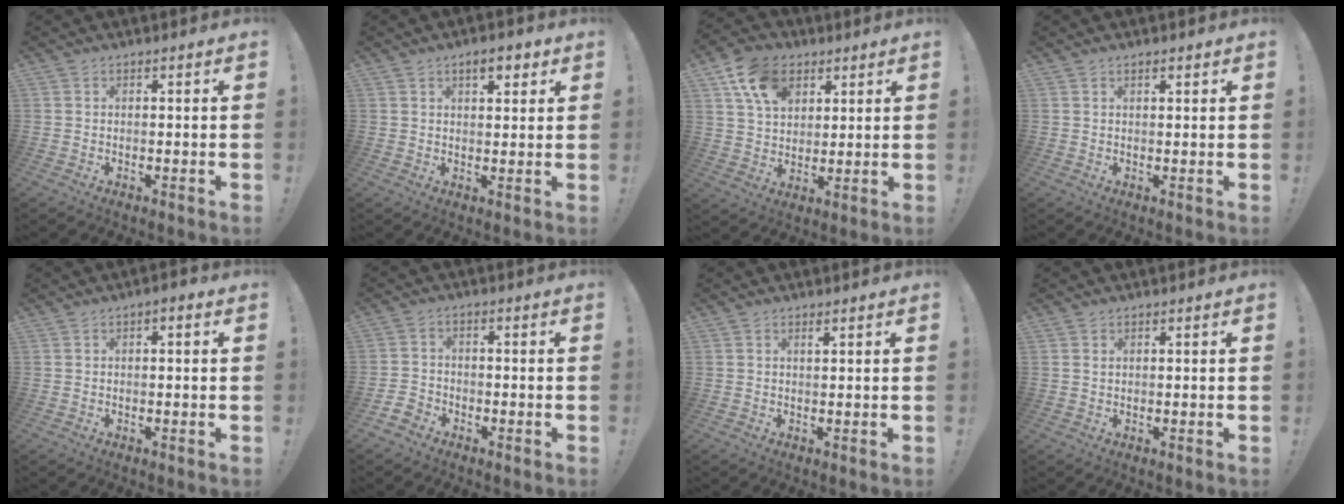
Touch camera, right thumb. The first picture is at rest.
{"total": 4.8, "force": [2.8, 2.1, 3.3], "torque": [-0.040, -0.008, 0.044]}
{"total": 13.0, "force": [6.3, 9.2, 6.7], "torque": [-0.102, -0.019, 0.120]}
{"total": 1.1, "force": [0.8, 0.4, 0.6], "torque": [0.002, -0.006, 0.013]}
{"total": 1.4, "force": [-0.4, 0.5, 1.2], "torque": [-0.014, 0.003, -0.010]}
{"total": 4.2, "force": [-3.2, 2.5, 1.1], "torque": [-0.024, 0.013, -0.061]}
{"total": 1.1, "force": [0.8, 0.1, 0.8], "torque": [-0.002, -0.006, 0.011]}
{"total": 0.8, "force": [0.5, 0.4, 0.5], "torque": [-0.016, 0.002, 0.011]}